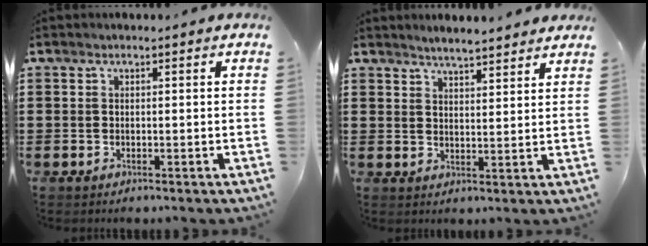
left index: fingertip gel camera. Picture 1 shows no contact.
{"total": 3.3, "force": [3.3, -0.1, 0.5], "torque": [-0.020, -0.010, 0.059]}